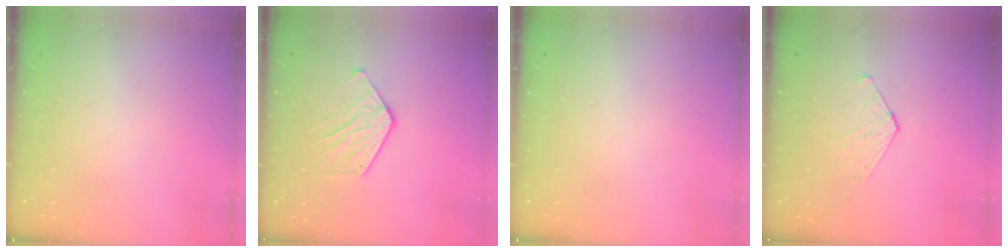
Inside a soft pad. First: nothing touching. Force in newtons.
{"total": 9.6, "press": 9.6, "slide": 0.7}
{"total": 0.0}
{"total": 3.8, "press": 3.8, "slide": 0.3}